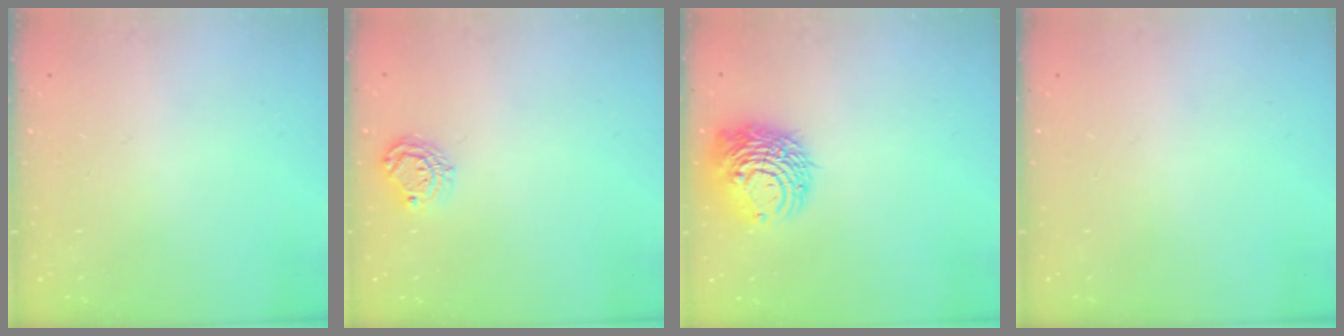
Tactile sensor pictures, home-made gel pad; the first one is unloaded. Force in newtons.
{"total": 6.6, "press": 6.6, "slide": 0.2}
{"total": 10.6, "press": 10.5, "slide": 1.3}
{"total": 0.0}